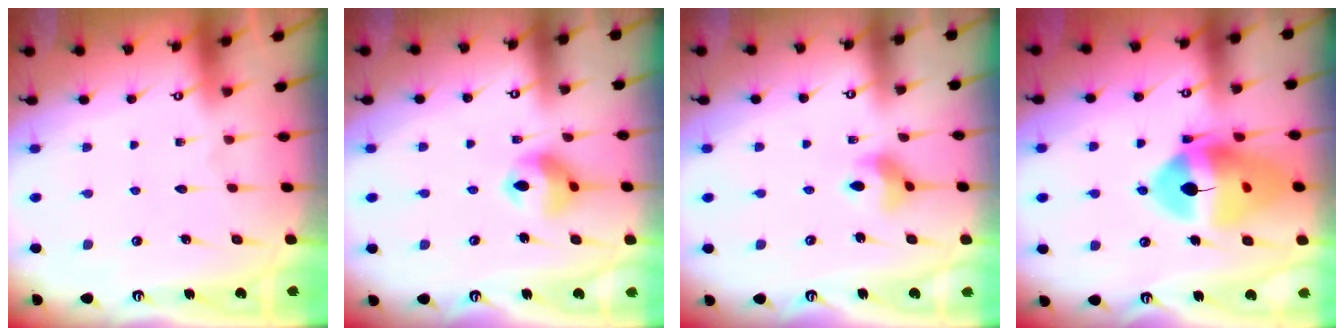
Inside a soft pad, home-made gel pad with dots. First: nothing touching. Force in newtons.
{"total": 10.7, "press": 10.6, "slide": 1.5}
{"total": 5.8, "press": 5.8, "slide": 0.6}
{"total": 18.3, "press": 18.2, "slide": 2.2}